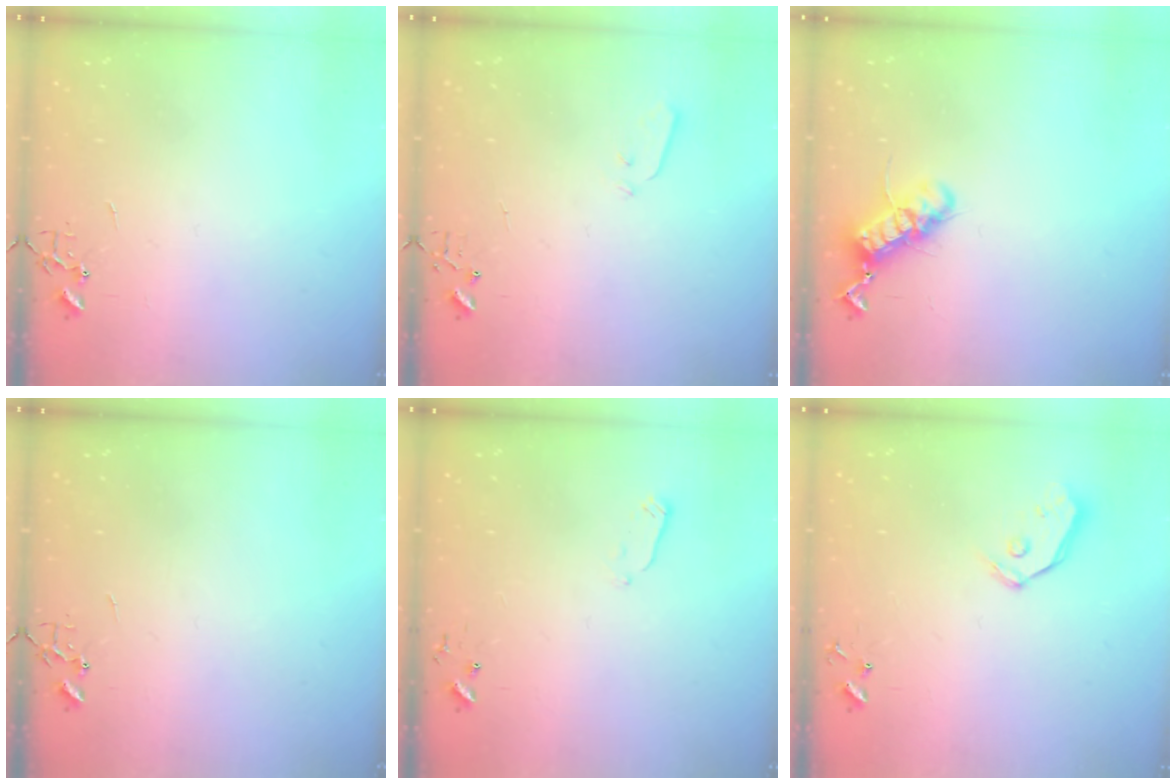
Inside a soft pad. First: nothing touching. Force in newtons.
{"total": 3.0, "press": 2.9, "slide": 0.7}
{"total": 12.5, "press": 12.5, "slide": 0.9}
{"total": 0.0}
{"total": 3.5, "press": 3.4, "slide": 1.0}
{"total": 4.8, "press": 4.8, "slide": 0.5}